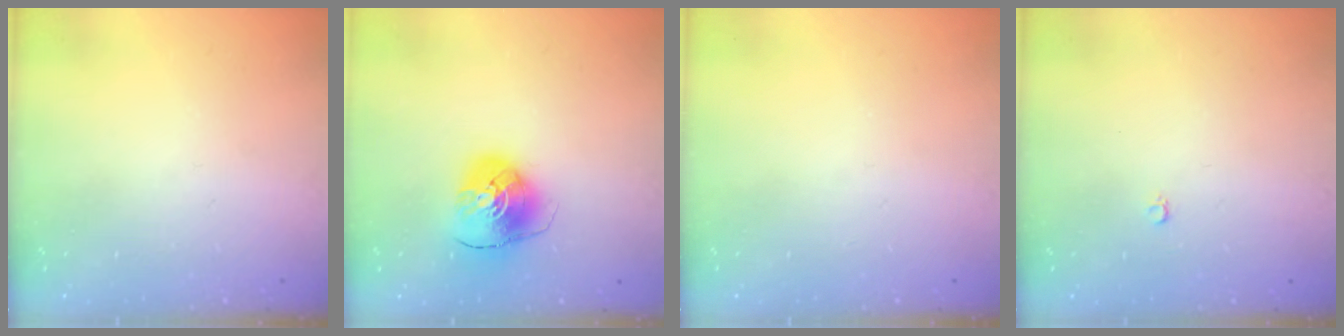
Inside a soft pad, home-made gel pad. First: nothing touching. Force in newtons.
{"total": 9.4, "press": 9.2, "slide": 1.5}
{"total": 0.0}
{"total": 2.4, "press": 2.4, "slide": 0.2}